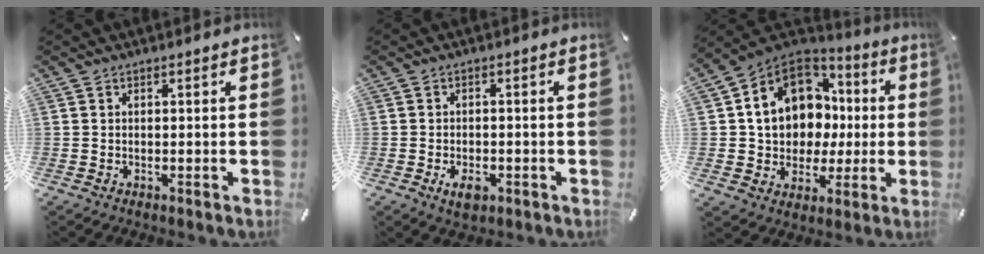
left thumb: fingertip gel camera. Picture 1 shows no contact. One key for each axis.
{"total": 3.9, "fx": -1.7, "fy": 2.2, "fz": 2.8, "tx": -0.059, "ty": 0.003, "tz": -0.031}
{"total": 16.4, "fx": 2.7, "fy": 13.4, "fz": 9.0, "tx": -0.172, "ty": -0.004, "tz": 0.055}